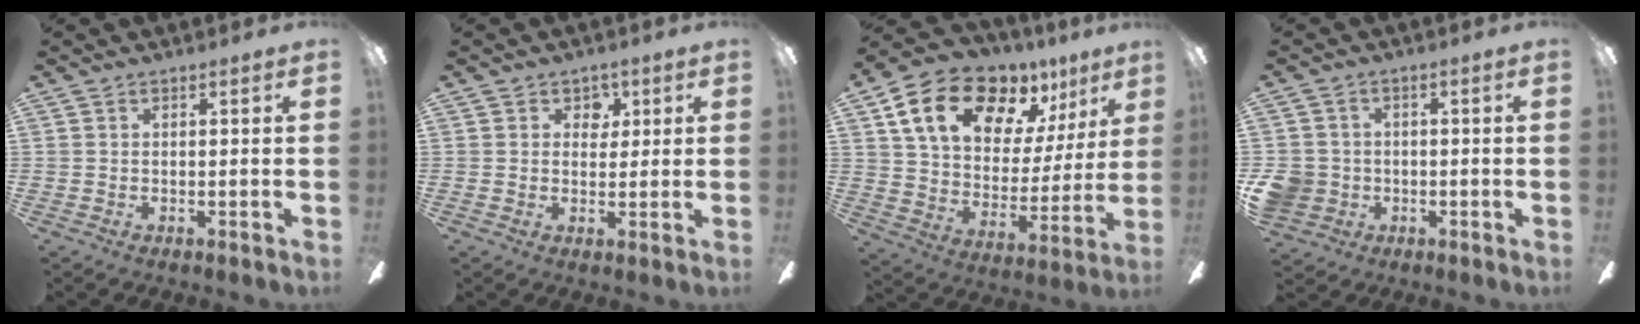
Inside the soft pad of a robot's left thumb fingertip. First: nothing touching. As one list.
[{"total": 3.8, "force": [1.7, 3.0, 1.4], "torque": [-0.004, -0.002, 0.023]}, {"total": 18.7, "force": [12.2, 10.3, 9.8], "torque": [-0.167, -0.071, 0.217]}, {"total": 6.7, "force": [-1.5, 6.2, 2.2], "torque": [-0.065, 0.016, -0.027]}]